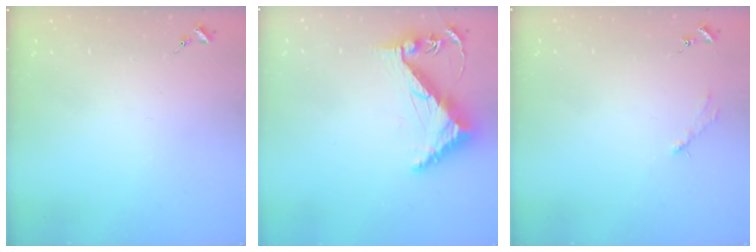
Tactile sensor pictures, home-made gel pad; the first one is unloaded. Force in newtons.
{"total": 8.7, "press": 8.6, "slide": 0.9}
{"total": 2.6, "press": 2.6, "slide": 0.3}